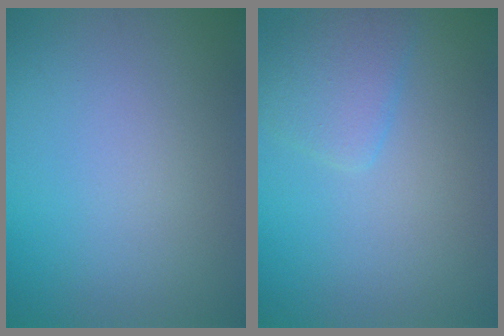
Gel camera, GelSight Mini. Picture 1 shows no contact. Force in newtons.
{"total": 2.6, "press": 2.6, "slide": 0.2}